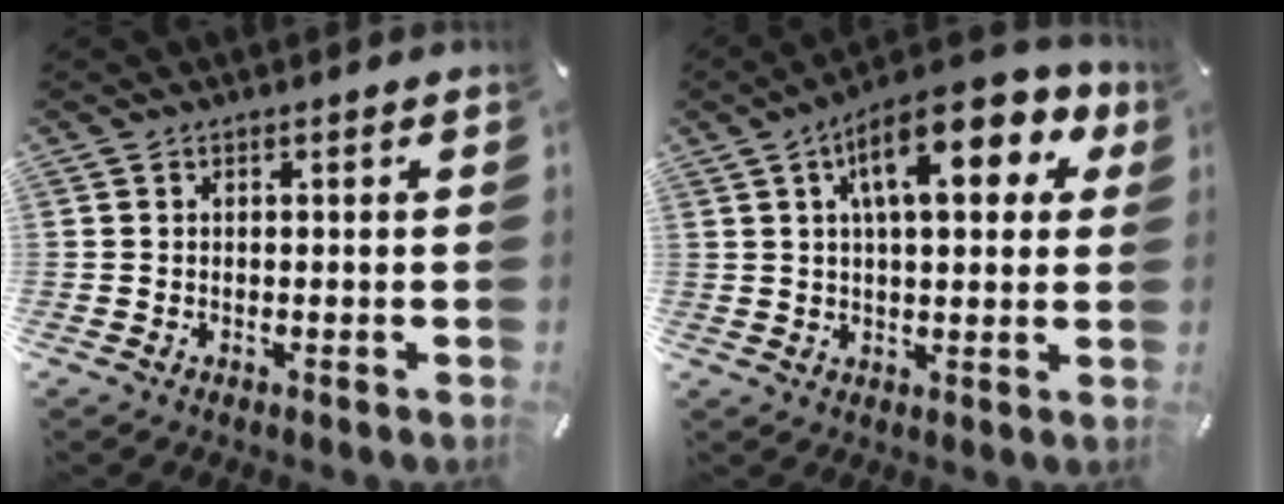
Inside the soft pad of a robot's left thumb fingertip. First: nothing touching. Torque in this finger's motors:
{"motor_torque": [1.09, 0.95, 1.88, -0.89, 0.25]}